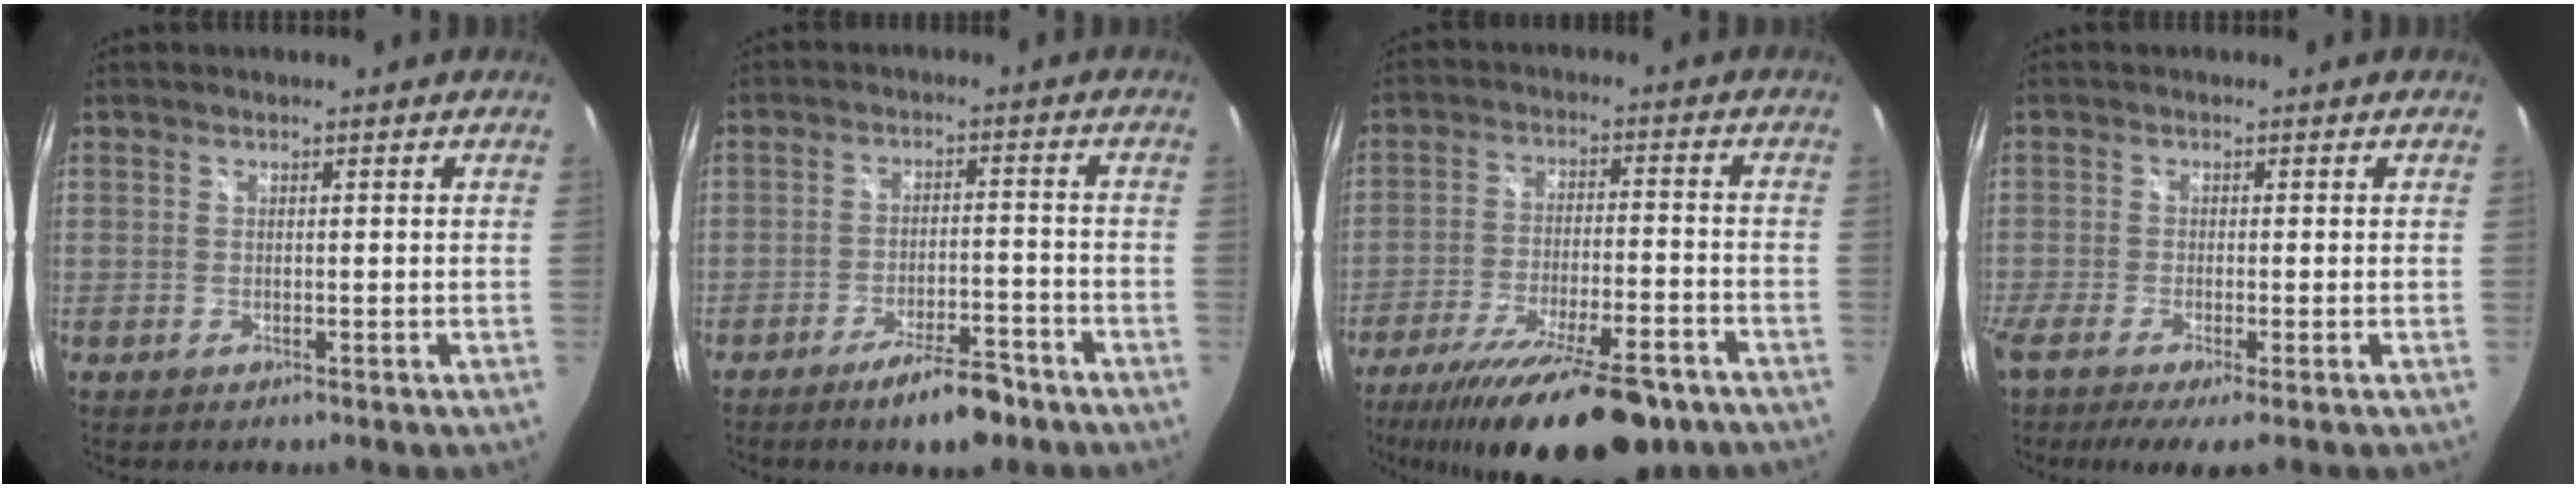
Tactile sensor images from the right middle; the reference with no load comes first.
{"total": 8.1, "force": [-6.0, 2.3, 4.9], "torque": [-0.091, 0.001, -0.089]}
{"total": 22.2, "force": [-16.7, 6.0, 13.2], "torque": [-0.240, -0.050, -0.250]}
{"total": 6.0, "force": [-4.1, 0.5, 4.3], "torque": [-0.093, -0.034, -0.073]}